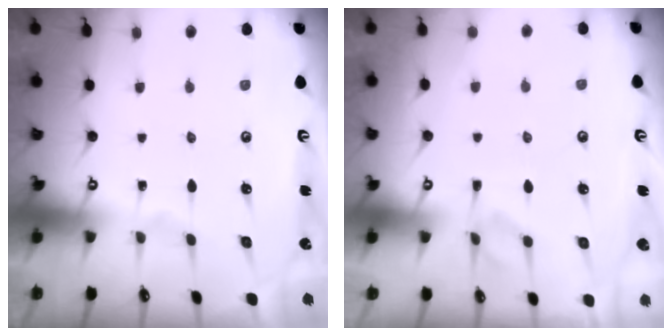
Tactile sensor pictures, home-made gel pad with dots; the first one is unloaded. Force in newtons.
{"total": 2.0, "press": 1.6, "slide": 1.2}